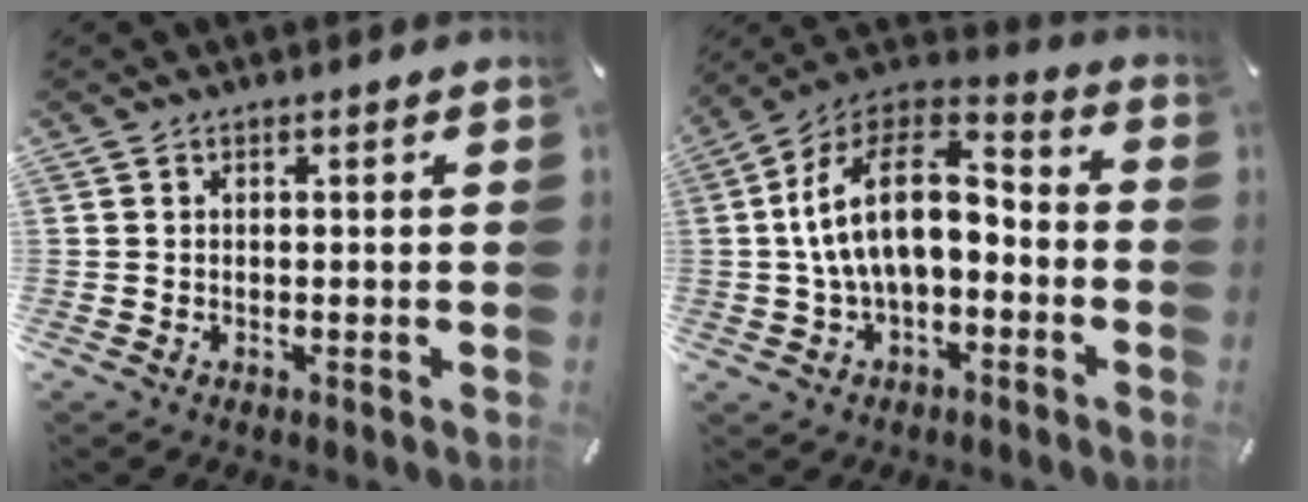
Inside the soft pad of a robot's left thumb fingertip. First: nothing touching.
{"total": 16.2, "force": [0.1, 10.0, 12.7], "torque": [-0.261, 0.014, -0.004]}